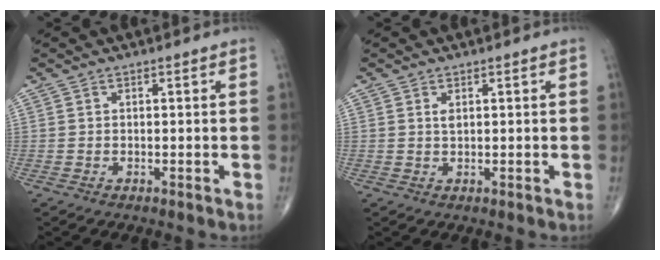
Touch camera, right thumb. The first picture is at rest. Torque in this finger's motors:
{"motor_torque": [0.11, 0.08, 0.19, -0.23, 0.00]}